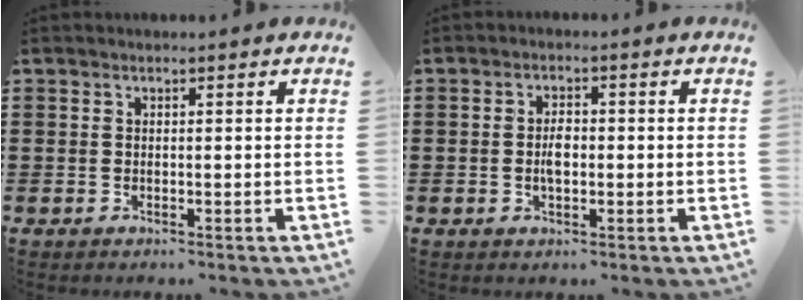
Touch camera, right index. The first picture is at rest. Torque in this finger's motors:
{"motor_torque": [2.14, 0.00, 0.09, 0.08]}